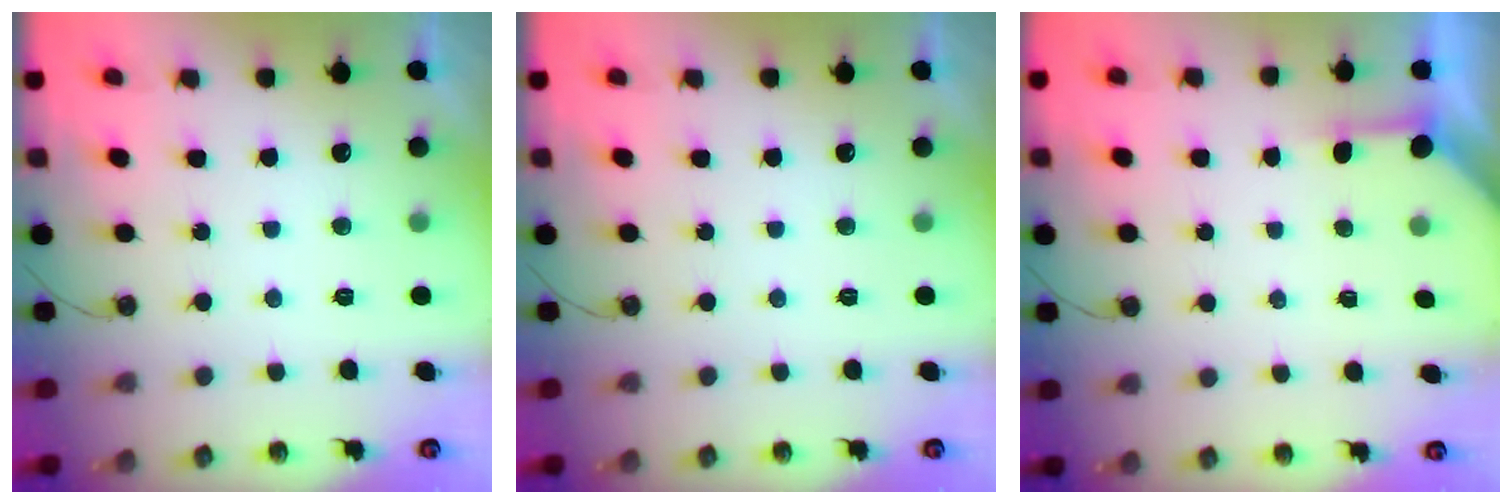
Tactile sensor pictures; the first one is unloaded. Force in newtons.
{"total": 0.0}
{"total": 2.4, "press": 2.4, "slide": 0.4}